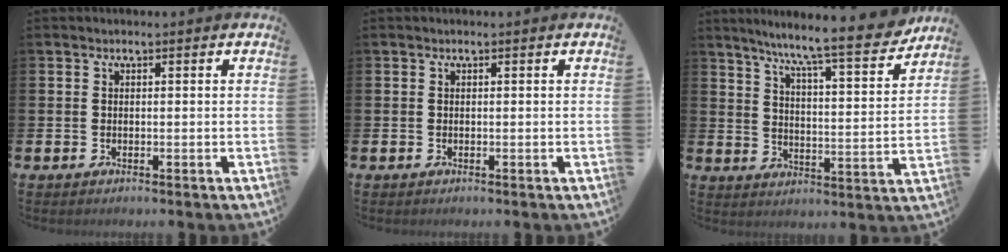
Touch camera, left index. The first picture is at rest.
{"total": 0.0}
{"total": 9.7, "force": [8.4, 0.5, 4.8], "torque": [-0.105, -0.060, 0.135]}